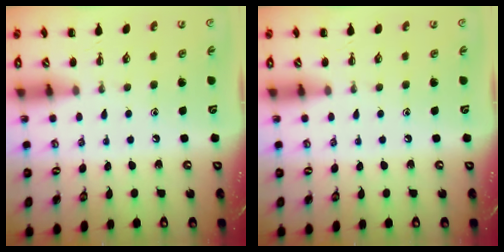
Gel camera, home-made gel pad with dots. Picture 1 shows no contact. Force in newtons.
{"total": 0.0}